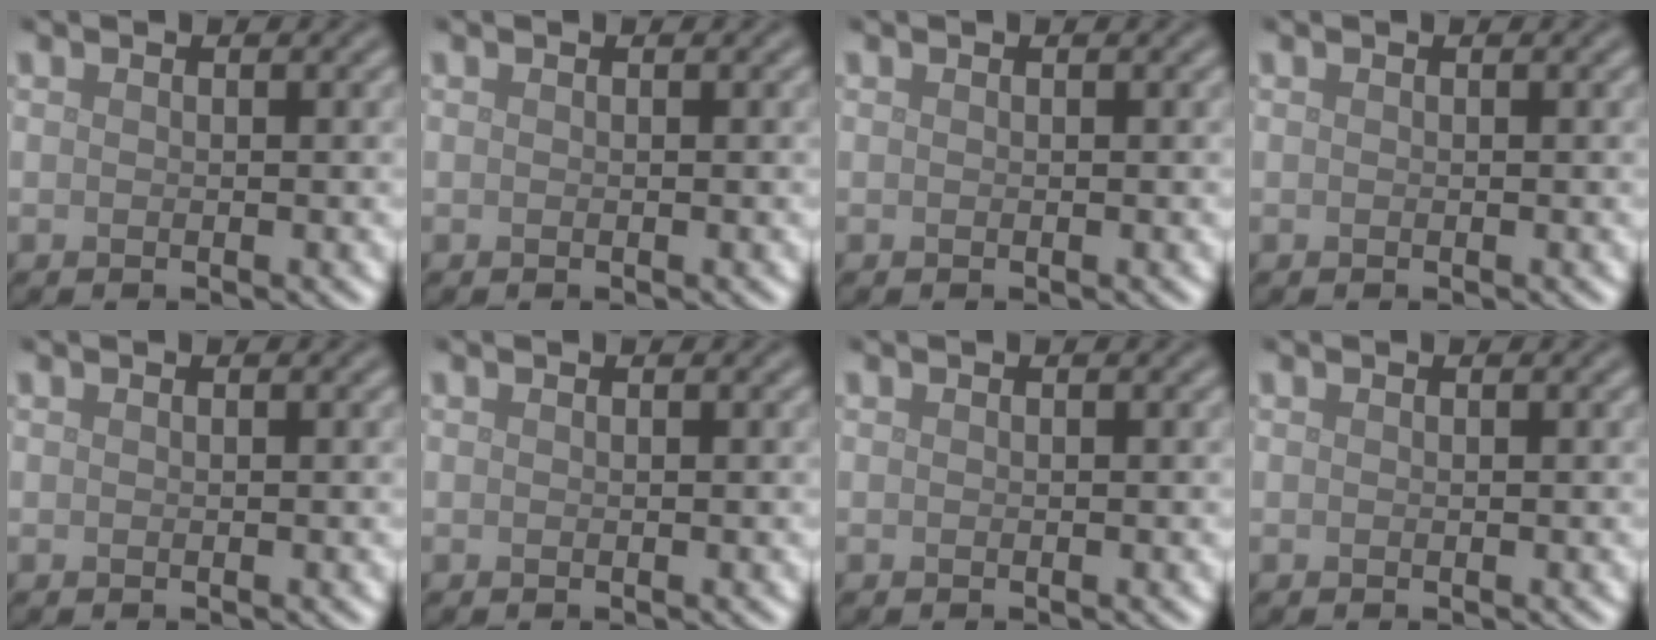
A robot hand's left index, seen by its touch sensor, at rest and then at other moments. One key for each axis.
{"total": 0.0}
{"total": 0.0}
{"total": 0.0}
{"total": 0.0}
{"total": 0.0}
{"total": 0.0}
{"total": 0.0}